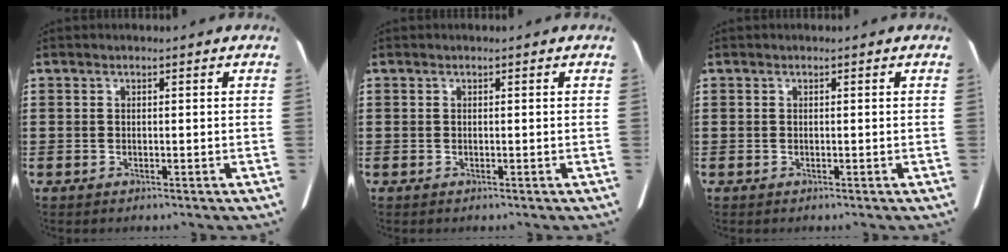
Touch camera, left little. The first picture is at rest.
{"total": 0.0}
{"total": 0.0}